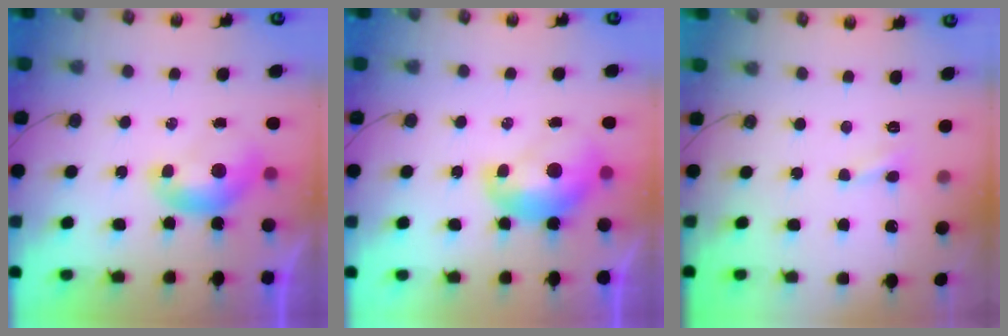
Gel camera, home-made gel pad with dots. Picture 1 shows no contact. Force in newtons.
{"total": 2.8, "press": 2.8, "slide": 0.4}
{"total": 1.2, "press": 1.1, "slide": 0.5}